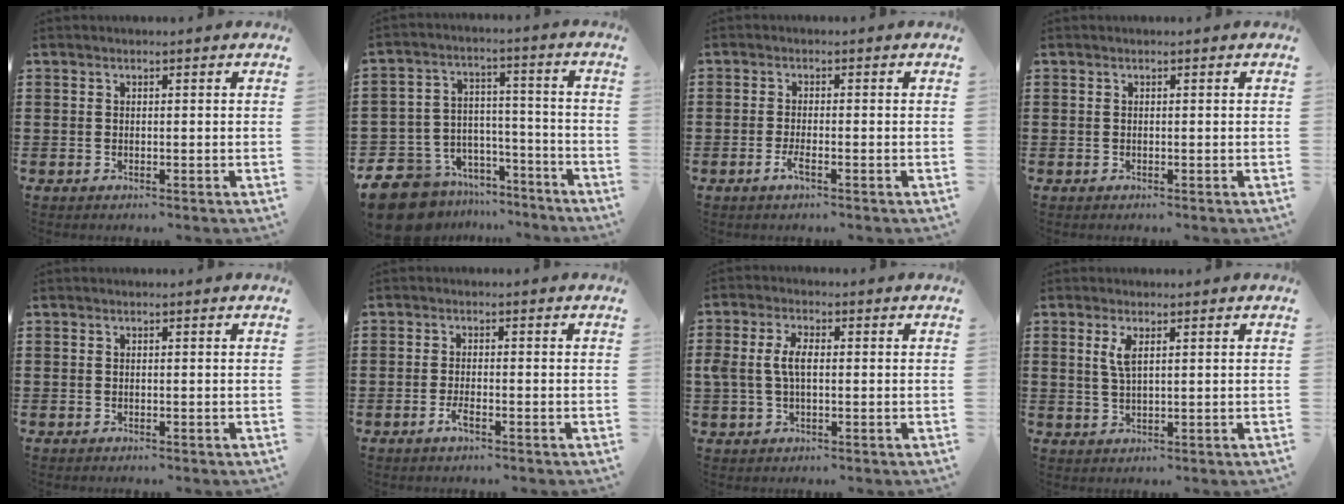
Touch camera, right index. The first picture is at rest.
{"total": 10.4, "force": [-9.1, 4.5, 2.2], "torque": [-0.070, 0.027, -0.176]}
{"total": 2.0, "force": [-1.1, 0.4, 1.7], "torque": [-0.035, -0.004, -0.021]}
{"total": 0.0}
{"total": 0.0}
{"total": 1.9, "force": [-1.2, 0.4, 1.5], "torque": [-0.033, -0.003, -0.023]}
{"total": 4.8, "force": [0.1, 2.4, 4.1], "torque": [-0.103, 0.000, -0.006]}
{"total": 2.9, "force": [1.2, 0.8, 2.5], "torque": [-0.054, 0.004, 0.021]}